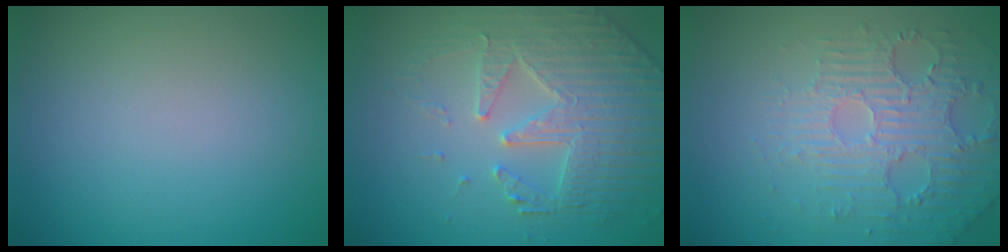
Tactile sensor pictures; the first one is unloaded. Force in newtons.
{"total": 4.9, "press": 4.7, "slide": 1.5}
{"total": 5.0, "press": 3.6, "slide": 3.5}